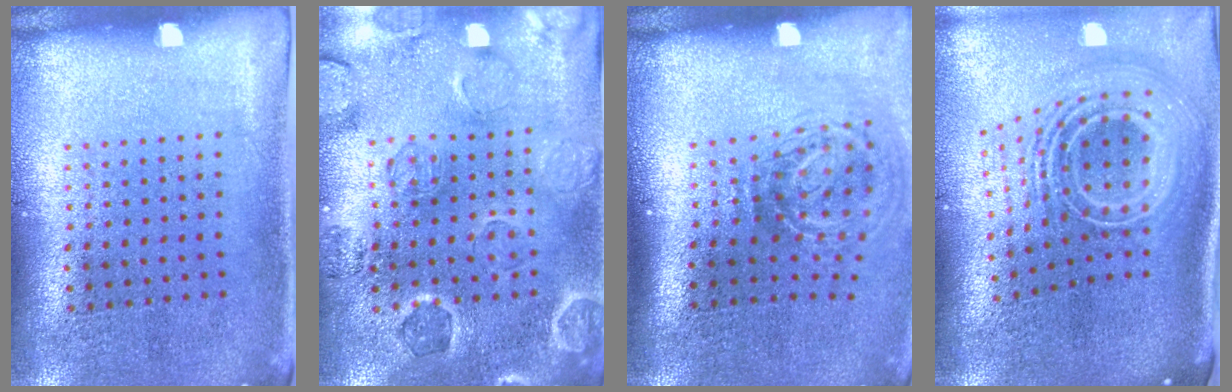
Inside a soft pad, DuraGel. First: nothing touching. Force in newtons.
{"total": 0.7, "press": 0.7, "slide": 0.4}
{"total": 2.1, "press": 1.3, "slide": 1.7}
{"total": 3.1, "press": 2.0, "slide": 2.3}